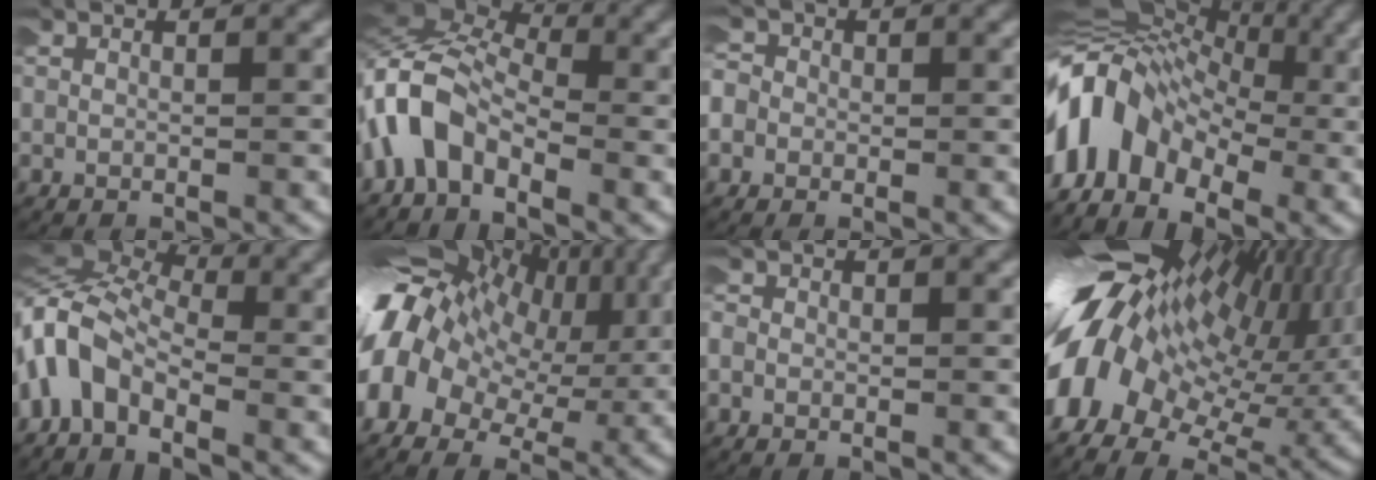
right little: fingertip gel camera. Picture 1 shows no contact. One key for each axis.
{"total": 7.2, "fx": -0.5, "fy": 5.4, "fz": 4.7, "tx": -0.129, "ty": -0.008, "tz": -0.010}
{"total": 4.2, "fx": 0.1, "fy": 3.9, "fz": 1.5, "tx": -0.042, "ty": 0.007, "tz": -0.013}
{"total": 13.7, "fx": -0.1, "fy": 11.3, "fz": 7.7, "tx": -0.201, "ty": -0.009, "tz": -0.009}
{"total": 7.1, "fx": -0.7, "fy": 5.7, "fz": 4.2, "tx": -0.122, "ty": -0.015, "tz": -0.013}
{"total": 16.8, "fx": 3.2, "fy": 12.8, "fz": 10.4, "tx": -0.187, "ty": 0.030, "tz": 0.022}
{"total": 2.3, "fx": 0.2, "fy": 2.2, "fz": 0.8, "tx": -0.024, "ty": 0.004, "tz": -0.007}
{"total": 21.1, "fx": 2.3, "fy": 15.2, "fz": 14.4, "tx": -0.200, "ty": 0.035, "tz": 0.008}